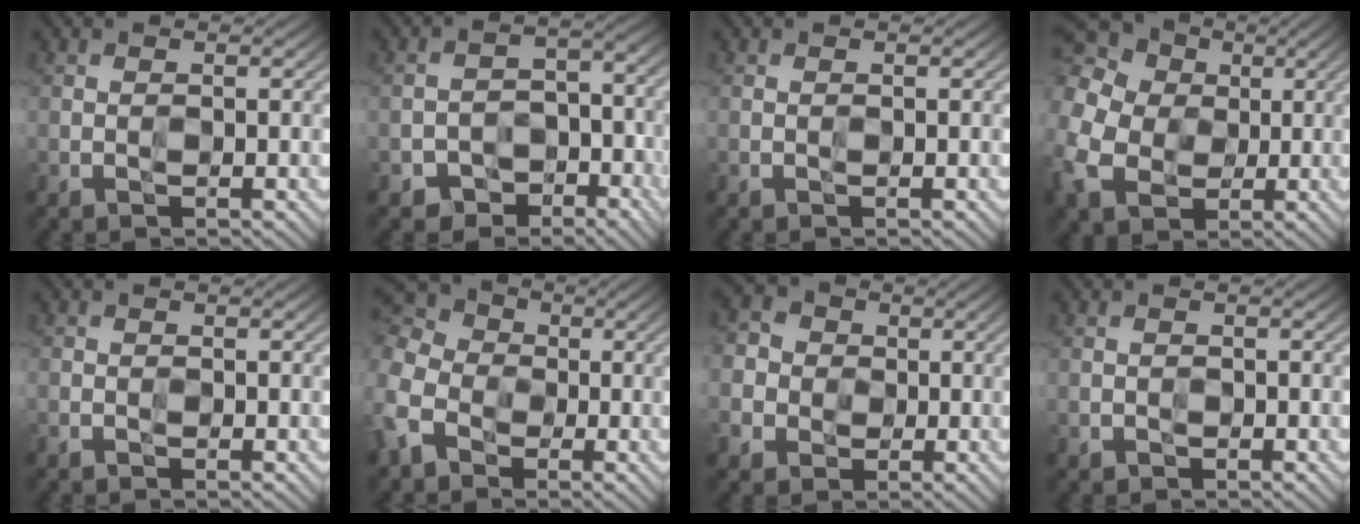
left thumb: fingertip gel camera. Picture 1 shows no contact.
{"total": 6.7, "force": [-4.2, 4.6, 2.6], "torque": [-0.037, -0.010, -0.071]}
{"total": 0.0}
{"total": 15.5, "force": [0.4, 13.2, 8.1], "torque": [-0.257, -0.014, -0.013]}
{"total": 0.6, "force": [-0.4, 0.4, 0.1], "torque": [-0.002, -0.007, -0.010]}
{"total": 11.9, "force": [-4.3, 9.3, 6.2], "torque": [-0.197, -0.046, -0.087]}
{"total": 5.8, "force": [-0.4, 5.5, 1.8], "torque": [-0.066, -0.002, -0.024]}
{"total": 0.8, "force": [-0.4, 0.6, 0.3], "torque": [-0.006, -0.006, -0.008]}